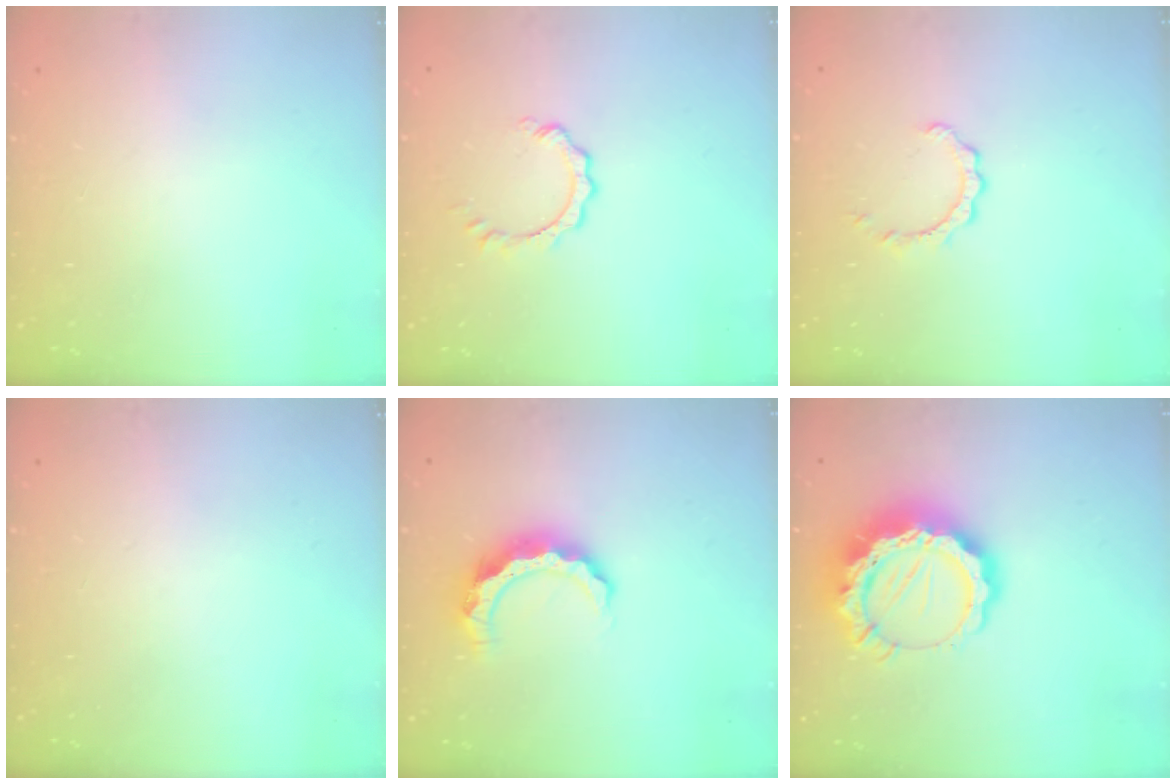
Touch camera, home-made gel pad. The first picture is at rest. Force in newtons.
{"total": 3.3, "press": 3.3, "slide": 0.3}
{"total": 2.6, "press": 2.6, "slide": 0.2}
{"total": 0.0}
{"total": 8.6, "press": 8.6, "slide": 0.1}
{"total": 16.6, "press": 16.6, "slide": 1.5}